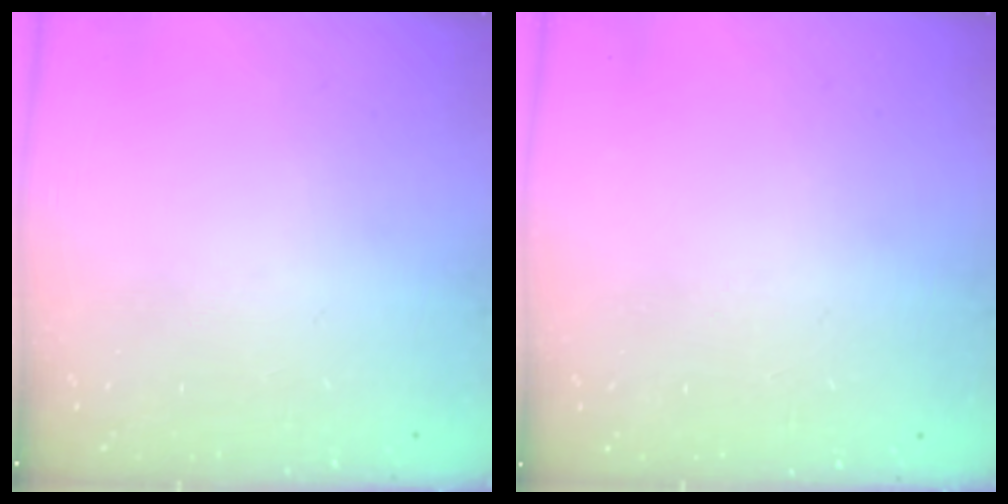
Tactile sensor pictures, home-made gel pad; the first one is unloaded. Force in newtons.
{"total": 2.2, "press": 2.2, "slide": 0.1}